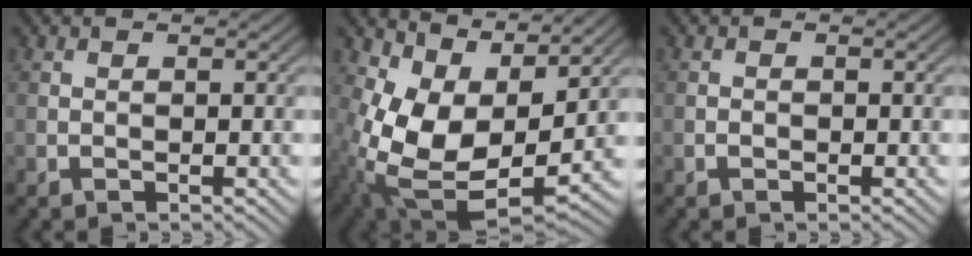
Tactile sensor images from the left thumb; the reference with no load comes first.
{"total": 12.1, "force": [3.4, 6.9, 9.3], "torque": [-0.196, -0.013, 0.066]}
{"total": 0.8, "force": [-0.4, 0.5, 0.5], "torque": [-0.007, 0.000, -0.007]}